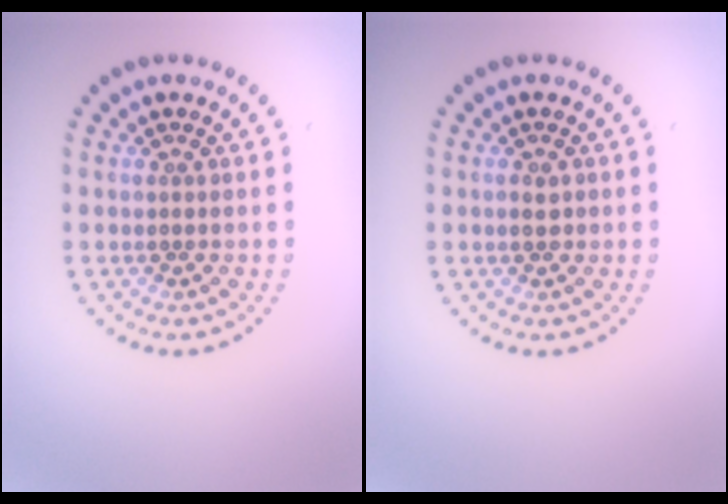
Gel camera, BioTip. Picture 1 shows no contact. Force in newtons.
{"total": 1.0, "press": 1.0, "slide": 0.1}